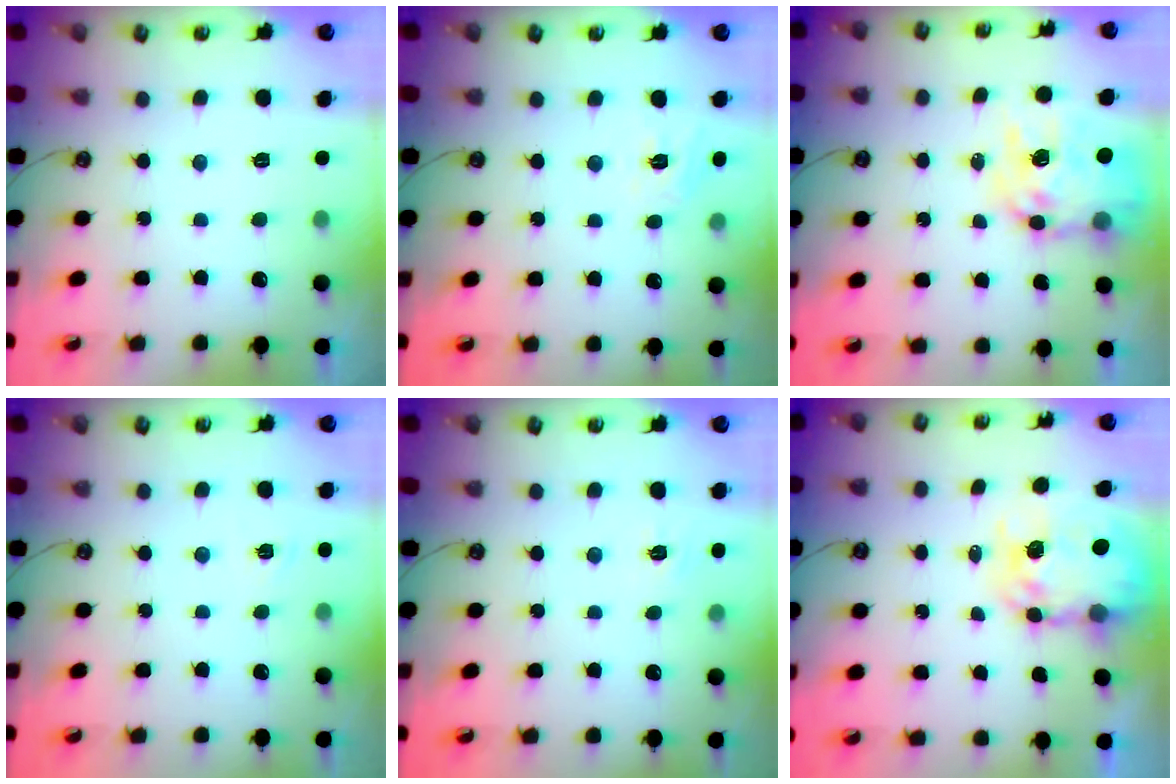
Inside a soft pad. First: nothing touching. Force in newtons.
{"total": 7.5, "press": 7.4, "slide": 0.5}
{"total": 13.9, "press": 13.9, "slide": 1.3}
{"total": 3.0, "press": 2.9, "slide": 0.4}
{"total": 4.1, "press": 4.0, "slide": 0.6}
{"total": 9.2, "press": 9.1, "slide": 0.8}